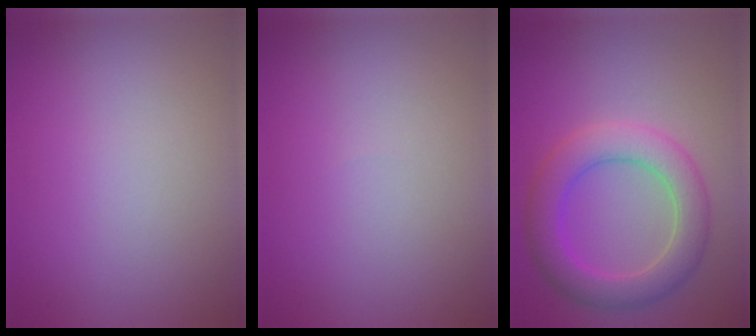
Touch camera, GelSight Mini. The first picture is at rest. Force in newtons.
{"total": 0.0}
{"total": 5.3, "press": 5.3, "slide": 0.1}